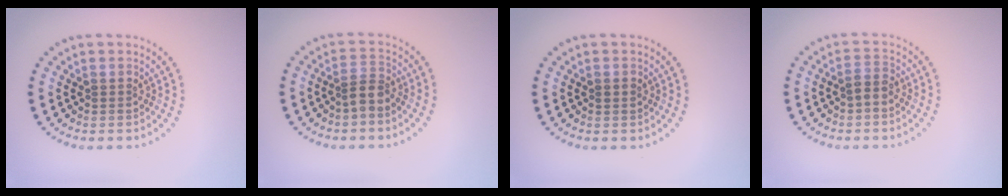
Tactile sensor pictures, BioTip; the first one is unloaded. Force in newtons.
{"total": 2.1, "press": 1.7, "slide": 1.2}
{"total": 1.0, "press": 1.0, "slide": 0.1}
{"total": 1.5, "press": 1.2, "slide": 0.9}